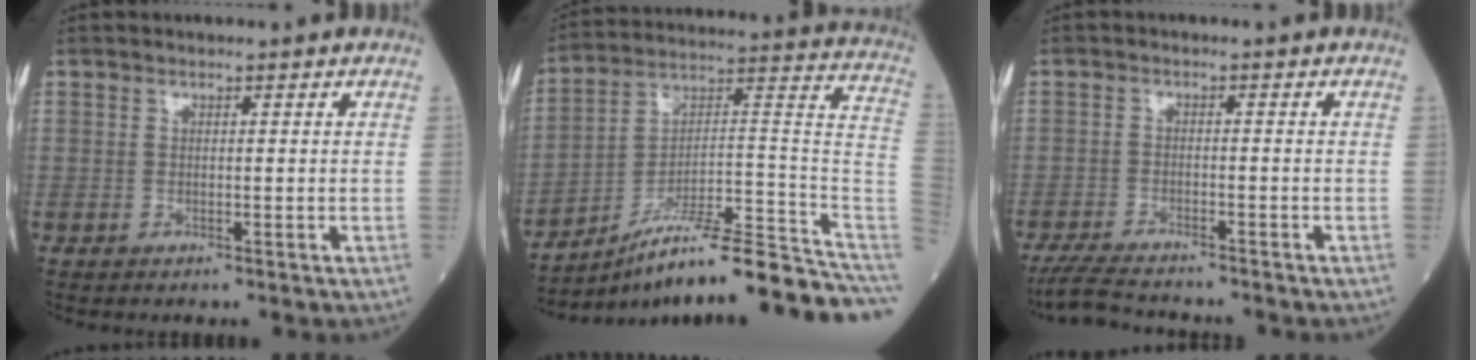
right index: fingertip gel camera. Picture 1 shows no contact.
{"total": 24.1, "force": [-19.2, 1.1, 14.4], "torque": [-0.124, 0.046, -0.293]}
{"total": 7.4, "force": [-6.8, 0.8, 3.0], "torque": [-0.053, -0.022, -0.115]}